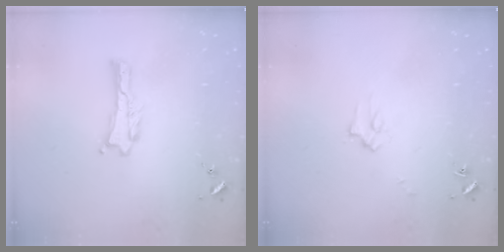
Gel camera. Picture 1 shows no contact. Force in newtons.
{"total": 2.2, "press": 2.2, "slide": 0.2}